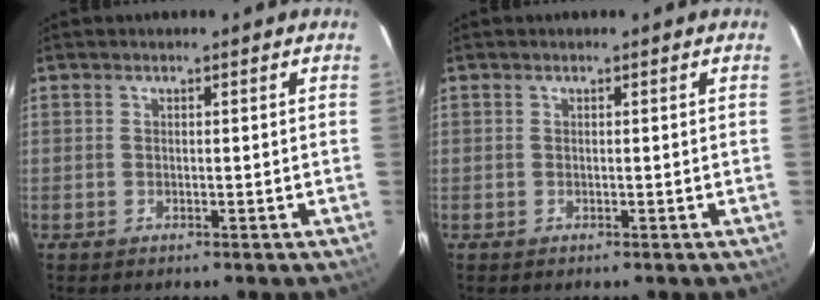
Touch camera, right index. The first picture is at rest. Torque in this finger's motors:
{"motor_torque": [0.00, 0.00, 0.00, 0.01]}